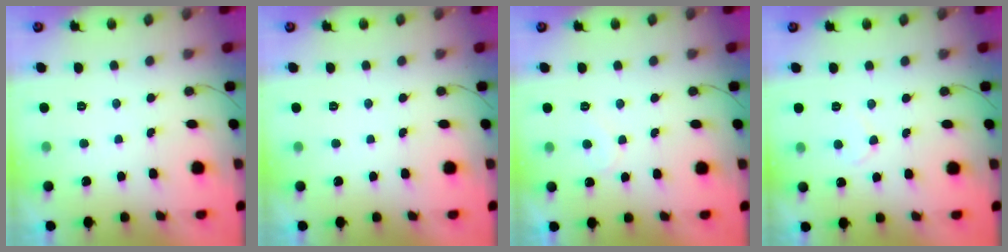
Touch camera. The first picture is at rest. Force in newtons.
{"total": 0.0}
{"total": 5.3, "press": 5.3, "slide": 0.5}
{"total": 4.9, "press": 4.9, "slide": 0.5}